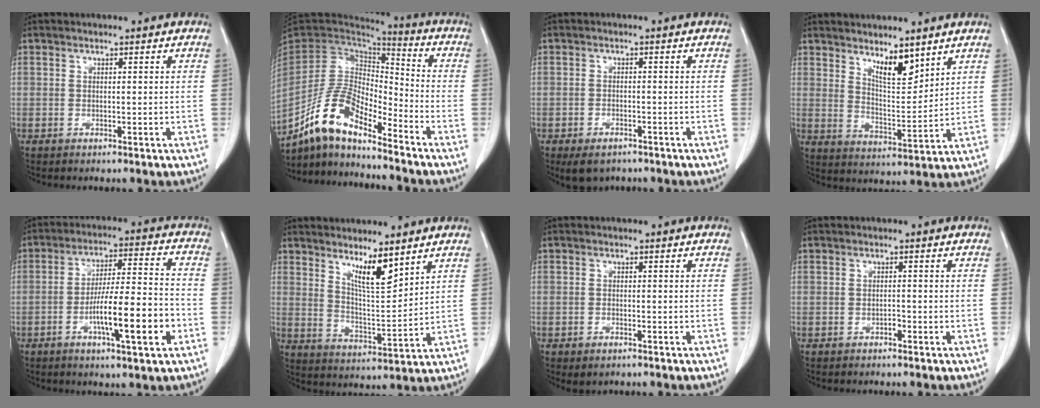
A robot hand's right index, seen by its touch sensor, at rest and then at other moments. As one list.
[{"total": 12.4, "force": [-10.0, 3.4, 6.6], "torque": [-0.132, 0.022, -0.189]}, {"total": 4.7, "force": [-3.5, 2.5, 2.1], "torque": [-0.031, -0.004, -0.049]}, {"total": 6.6, "force": [4.9, 1.7, 4.1], "torque": [-0.076, -0.014, 0.091]}, {"total": 12.7, "force": [-4.5, 1.3, 11.8], "torque": [-0.199, 0.002, -0.071]}, {"total": 7.1, "force": [5.1, 0.9, 4.9], "torque": [-0.090, -0.017, 0.097]}, {"total": 1.6, "force": [-1.0, 0.8, 0.9], "torque": [-0.016, -0.001, -0.009]}, {"total": 0.7, "force": [-0.5, 0.3, 0.3], "torque": [-0.008, 0.001, -0.009]}]